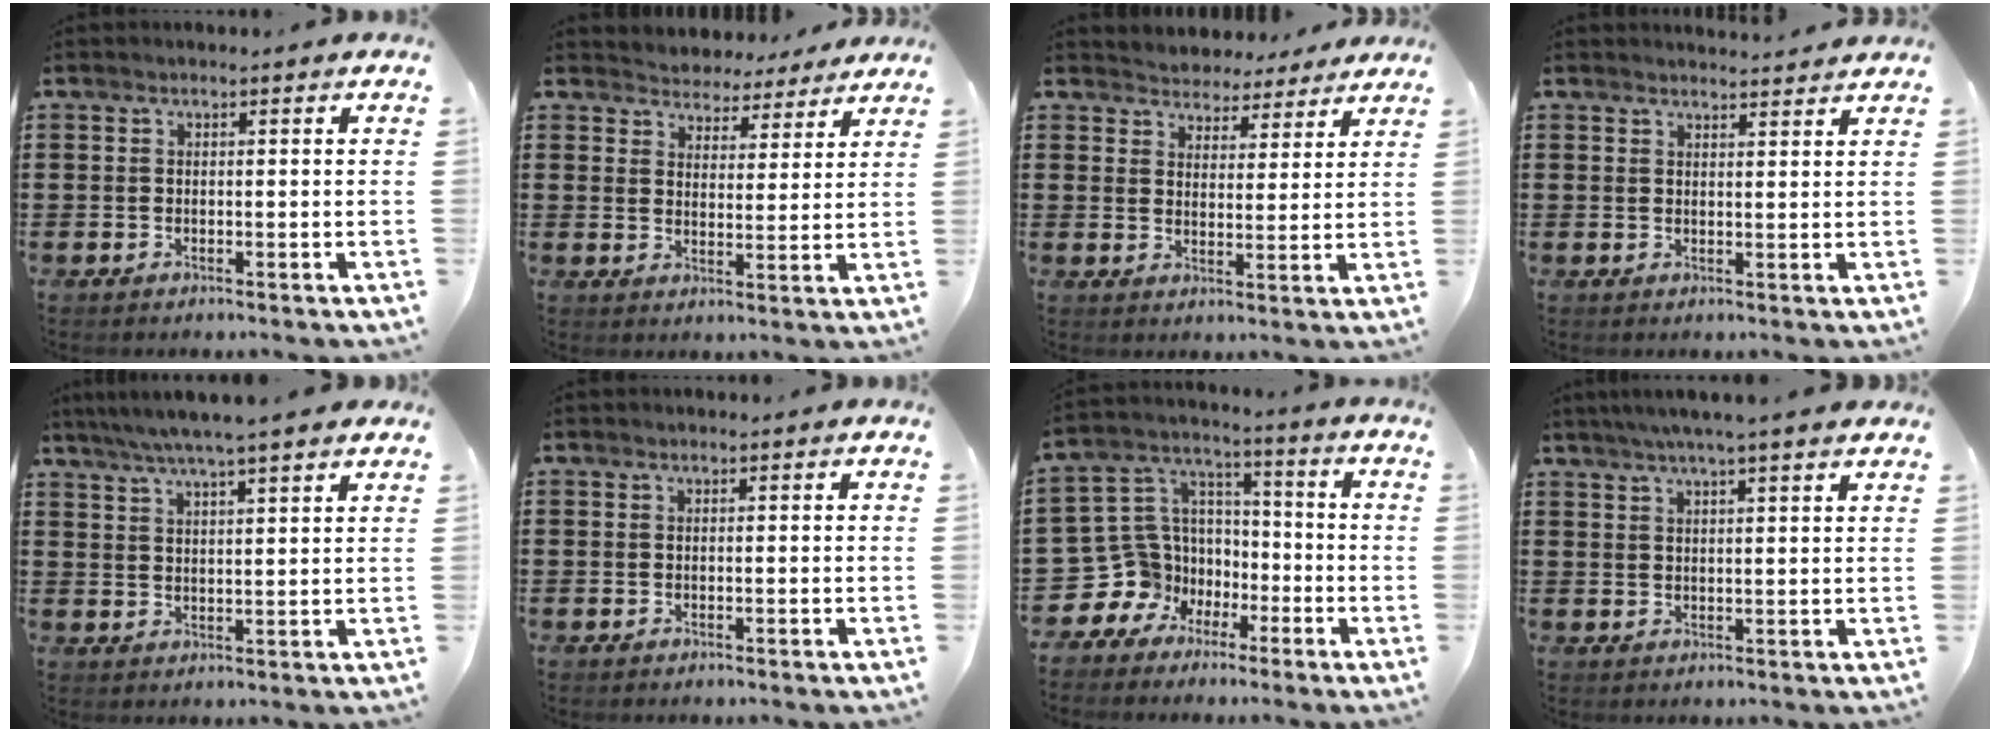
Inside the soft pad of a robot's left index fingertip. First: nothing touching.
{"total": 4.3, "force": [4.1, 0.9, -0.6], "torque": [-0.012, -0.023, 0.073]}
{"total": 4.1, "force": [3.9, 1.0, -0.6], "torque": [-0.010, -0.019, 0.069]}
{"total": 2.1, "force": [2.1, 0.0, 0.2], "torque": [-0.009, -0.003, 0.041]}
{"total": 4.8, "force": [4.2, -0.2, 2.4], "torque": [-0.059, -0.013, 0.073]}
{"total": 0.0}
{"total": 9.6, "force": [-3.7, 8.8, 1.2], "torque": [-0.092, -0.008, -0.070]}
{"total": 3.7, "force": [3.1, -0.5, 2.0], "torque": [-0.047, -0.002, 0.055]}